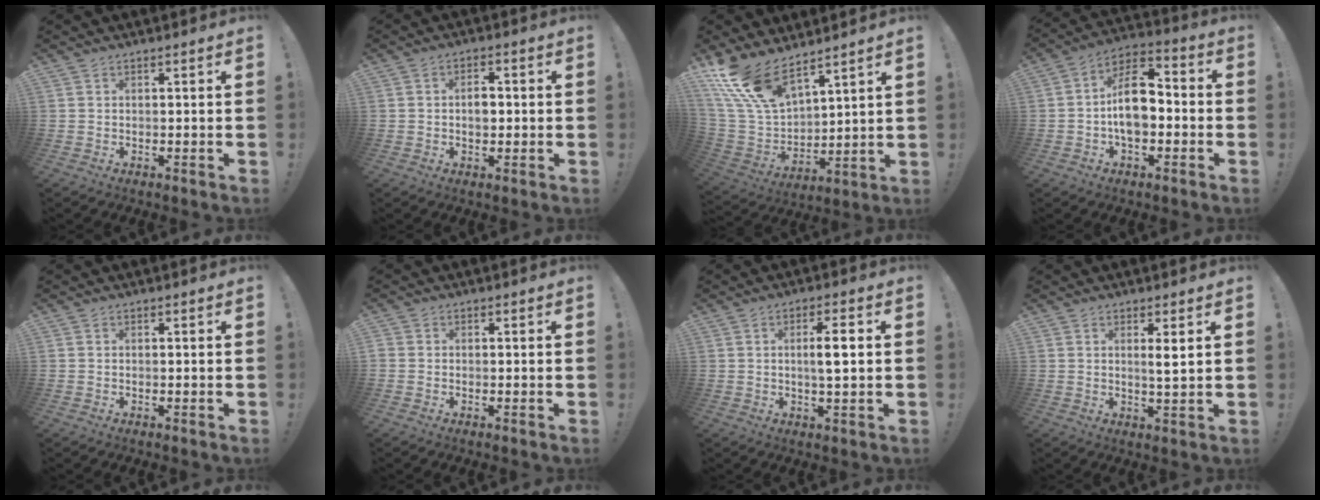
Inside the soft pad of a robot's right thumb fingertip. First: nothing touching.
{"total": 4.0, "force": [-0.2, 2.8, 2.8], "torque": [-0.034, 0.004, -0.008]}
{"total": 15.5, "force": [12.0, 6.6, 7.2], "torque": [-0.155, -0.083, 0.228]}
{"total": 13.2, "force": [-2.0, 8.1, 10.3], "torque": [-0.172, 0.021, -0.037]}
{"total": 0.0}
{"total": 0.7, "force": [-0.3, 0.6, 0.2], "torque": [-0.004, 0.005, -0.006]}
{"total": 6.2, "force": [0.6, 1.1, 6.1], "torque": [-0.096, 0.001, 0.003]}
{"total": 3.8, "force": [1.6, 0.1, 3.5], "torque": [-0.046, -0.015, 0.021]}